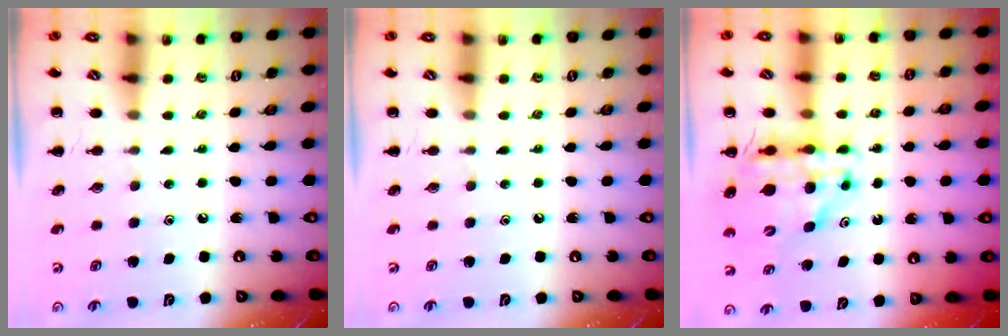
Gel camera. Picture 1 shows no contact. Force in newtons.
{"total": 0.0}
{"total": 12.3, "press": 11.7, "slide": 3.7}